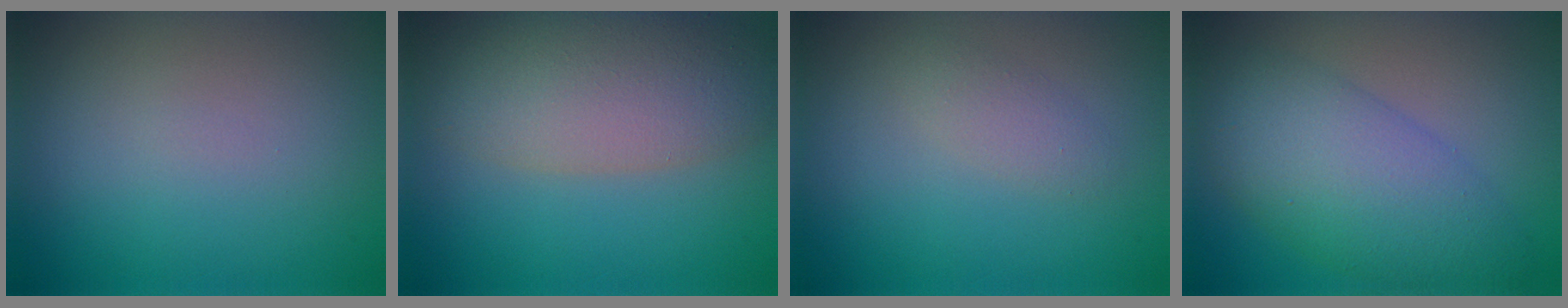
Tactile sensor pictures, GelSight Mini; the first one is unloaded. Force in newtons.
{"total": 7.0, "press": 7.0, "slide": 0.5}
{"total": 1.5, "press": 1.5, "slide": 0.0}
{"total": 7.3, "press": 7.3, "slide": 0.2}